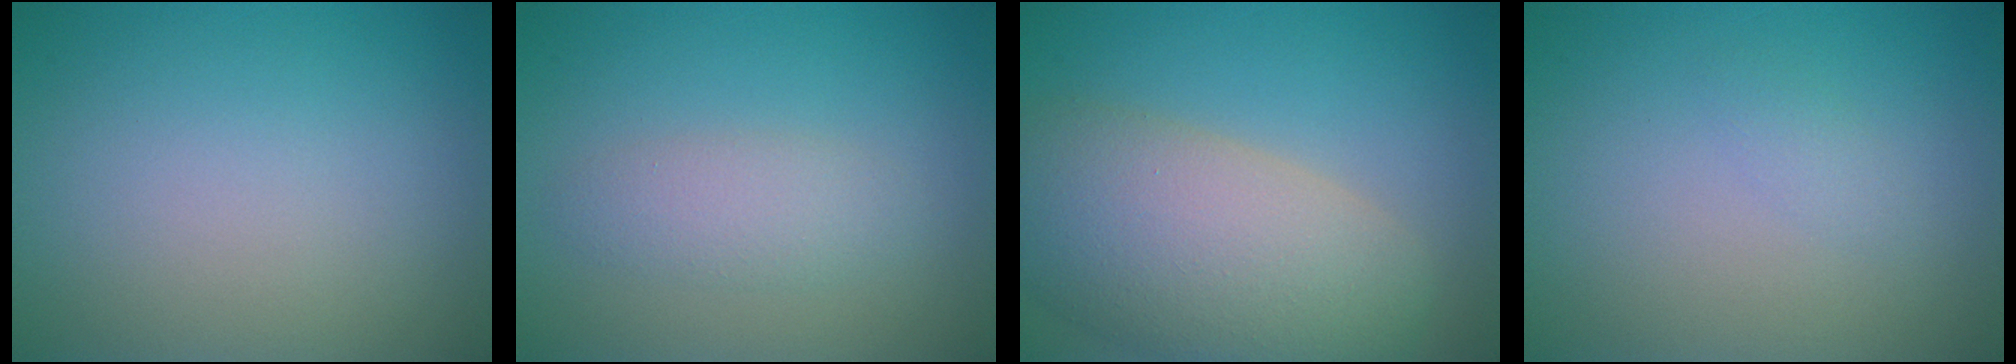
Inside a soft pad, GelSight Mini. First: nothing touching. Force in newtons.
{"total": 2.3, "press": 2.3, "slide": 0.1}
{"total": 9.6, "press": 9.6, "slide": 0.7}
{"total": 0.8, "press": 0.8, "slide": 0.0}